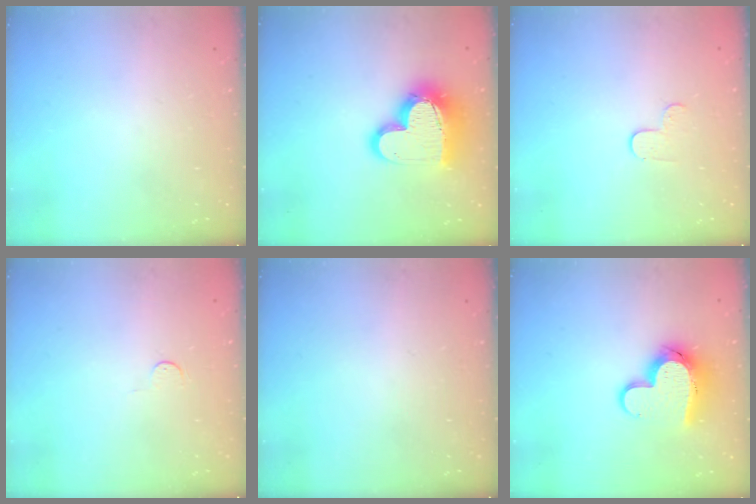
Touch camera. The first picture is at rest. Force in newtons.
{"total": 17.4, "press": 17.4, "slide": 1.3}
{"total": 4.9, "press": 4.8, "slide": 0.6}
{"total": 3.4, "press": 3.4, "slide": 0.3}
{"total": 0.0}
{"total": 12.5, "press": 12.5, "slide": 1.0}